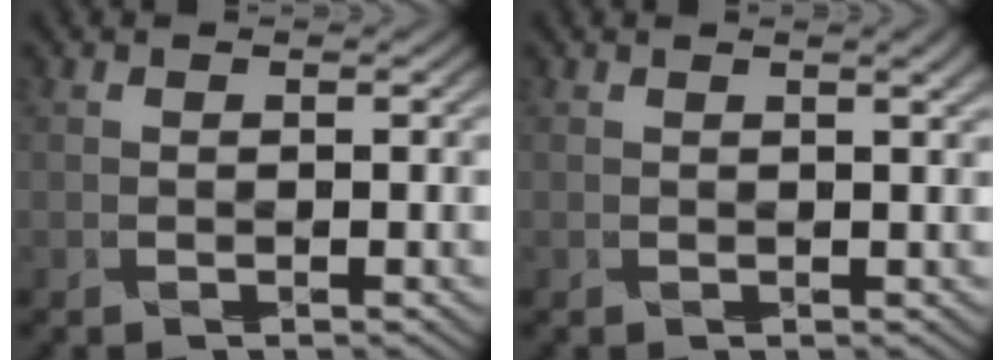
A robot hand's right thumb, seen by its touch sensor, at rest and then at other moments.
{"total": 1.6, "force": [0.6, 0.5, 1.4], "torque": [-0.024, -0.001, 0.013]}